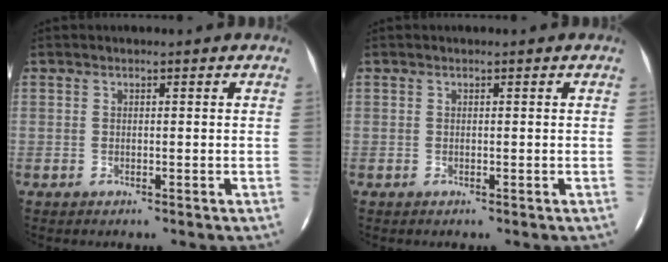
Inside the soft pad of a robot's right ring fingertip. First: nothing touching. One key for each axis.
{"total": 0.0}